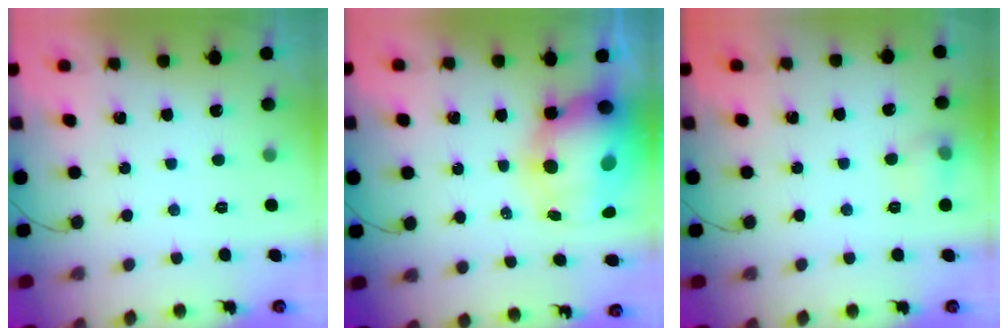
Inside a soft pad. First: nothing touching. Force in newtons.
{"total": 13.6, "press": 13.2, "slide": 3.2}
{"total": 5.9, "press": 5.7, "slide": 1.4}